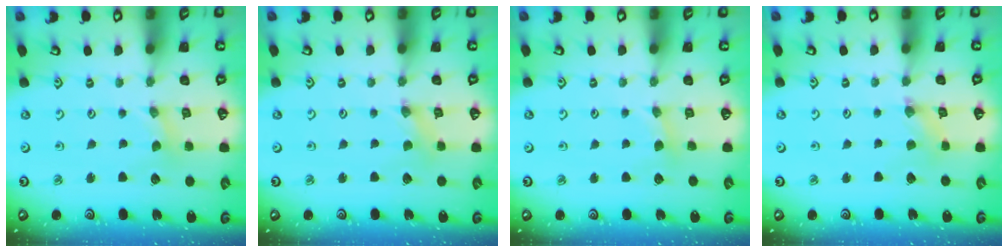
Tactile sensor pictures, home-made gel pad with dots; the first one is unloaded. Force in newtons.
{"total": 0.0}
{"total": 2.1, "press": 2.0, "slide": 0.3}
{"total": 1.0, "press": 1.0, "slide": 0.2}